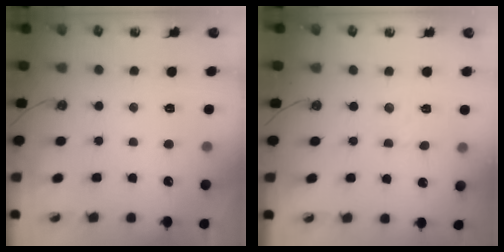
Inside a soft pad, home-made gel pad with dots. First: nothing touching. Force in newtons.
{"total": 2.8, "press": 2.7, "slide": 0.5}